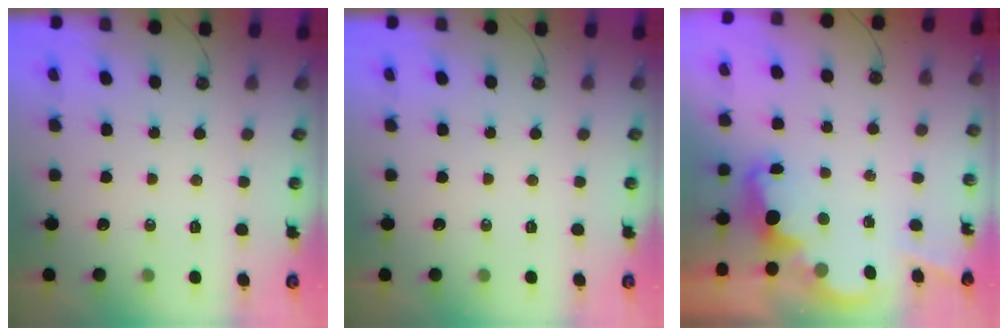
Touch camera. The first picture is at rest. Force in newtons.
{"total": 0.0}
{"total": 3.7, "press": 3.7, "slide": 0.6}